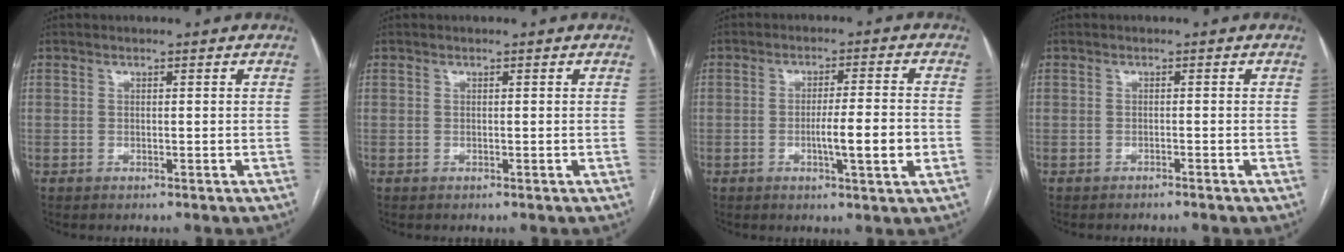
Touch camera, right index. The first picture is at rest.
{"total": 0.0}
{"total": 7.0, "force": [-1.7, 0.2, 6.8], "torque": [-0.106, 0.000, -0.024]}
{"total": 1.5, "force": [-1.3, -0.3, 0.6], "torque": [-0.009, 0.002, -0.017]}